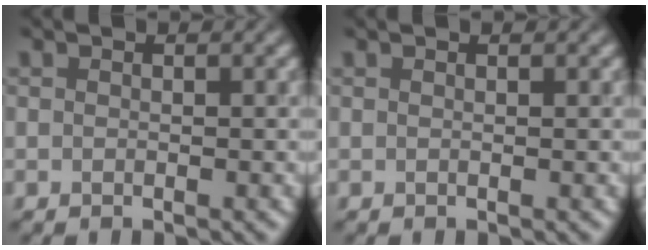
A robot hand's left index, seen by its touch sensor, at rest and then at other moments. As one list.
[{"total": 0.8, "force": [0.4, 0.4, 0.6], "torque": [0.000, 0.000, -0.003]}]